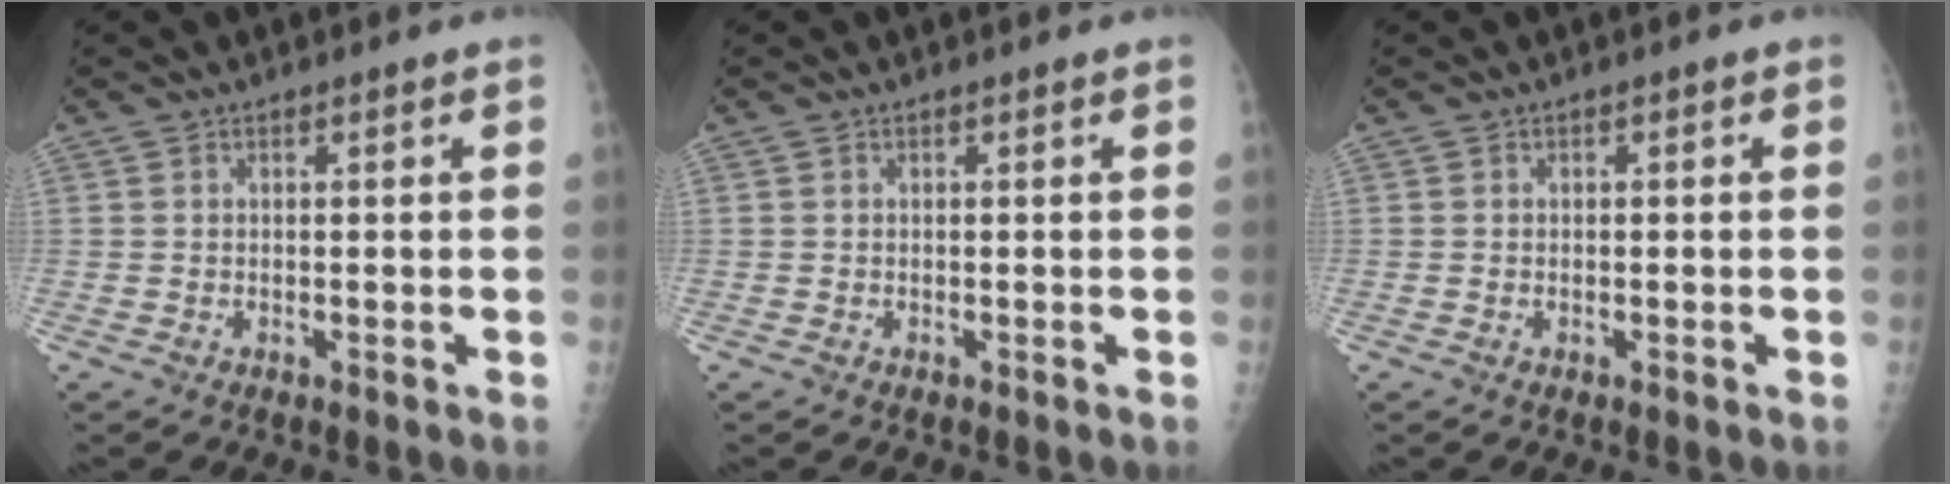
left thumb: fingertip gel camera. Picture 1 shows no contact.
{"total": 0.0}
{"total": 0.0}